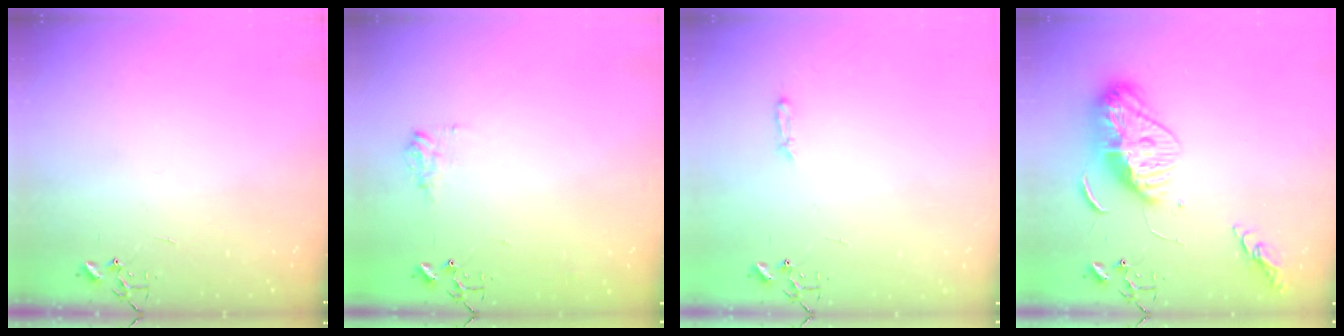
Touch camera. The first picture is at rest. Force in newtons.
{"total": 8.0, "press": 8.0, "slide": 0.4}
{"total": 3.7, "press": 3.6, "slide": 0.4}
{"total": 15.2, "press": 15.2, "slide": 1.3}